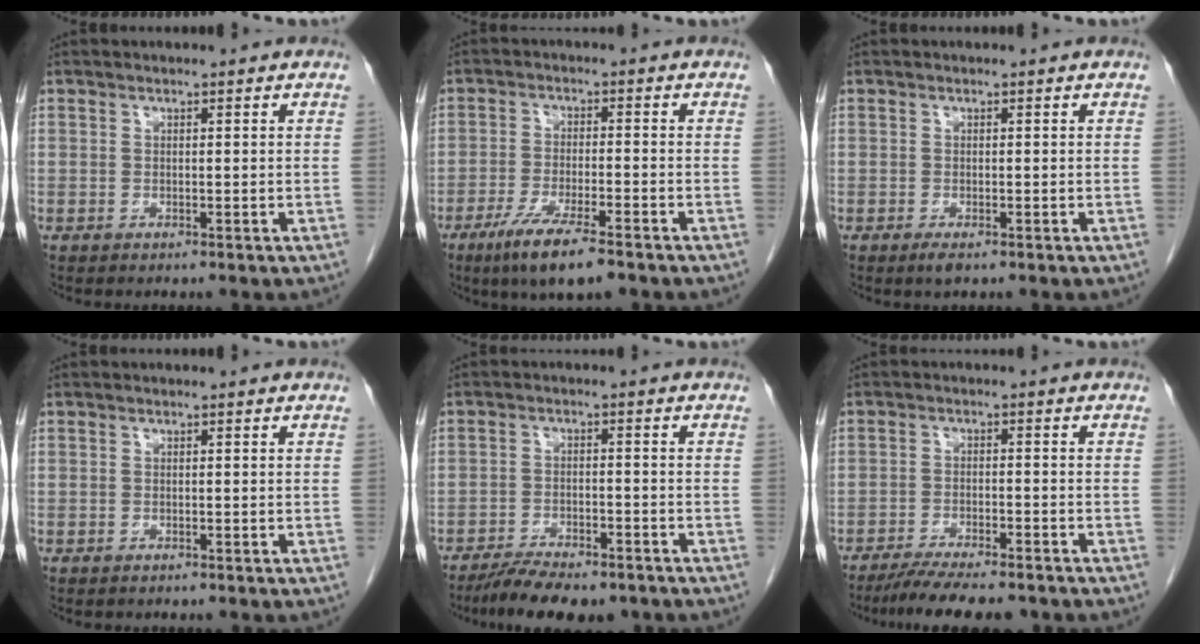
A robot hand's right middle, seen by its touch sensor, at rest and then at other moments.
{"total": 9.0, "force": [-6.2, 0.9, 6.6], "torque": [-0.118, -0.021, -0.103]}
{"total": 1.3, "force": [-0.8, 0.3, 0.9], "torque": [-0.018, -0.003, -0.010]}
{"total": 0.0}
{"total": 10.2, "force": [-8.3, 3.0, 5.1], "torque": [-0.076, -0.006, -0.126]}
{"total": 10.3, "force": [-8.8, 1.5, 5.2], "torque": [-0.077, -0.016, -0.134]}